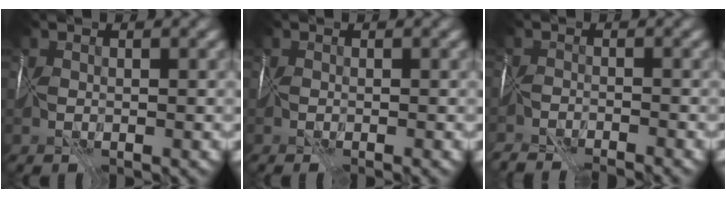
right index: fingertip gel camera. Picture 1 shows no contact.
{"total": 1.3, "force": [-0.9, 0.2, 0.9], "torque": [-0.007, -0.001, -0.007]}
{"total": 5.9, "force": [-5.7, 0.8, 0.9], "torque": [-0.009, -0.009, -0.085]}